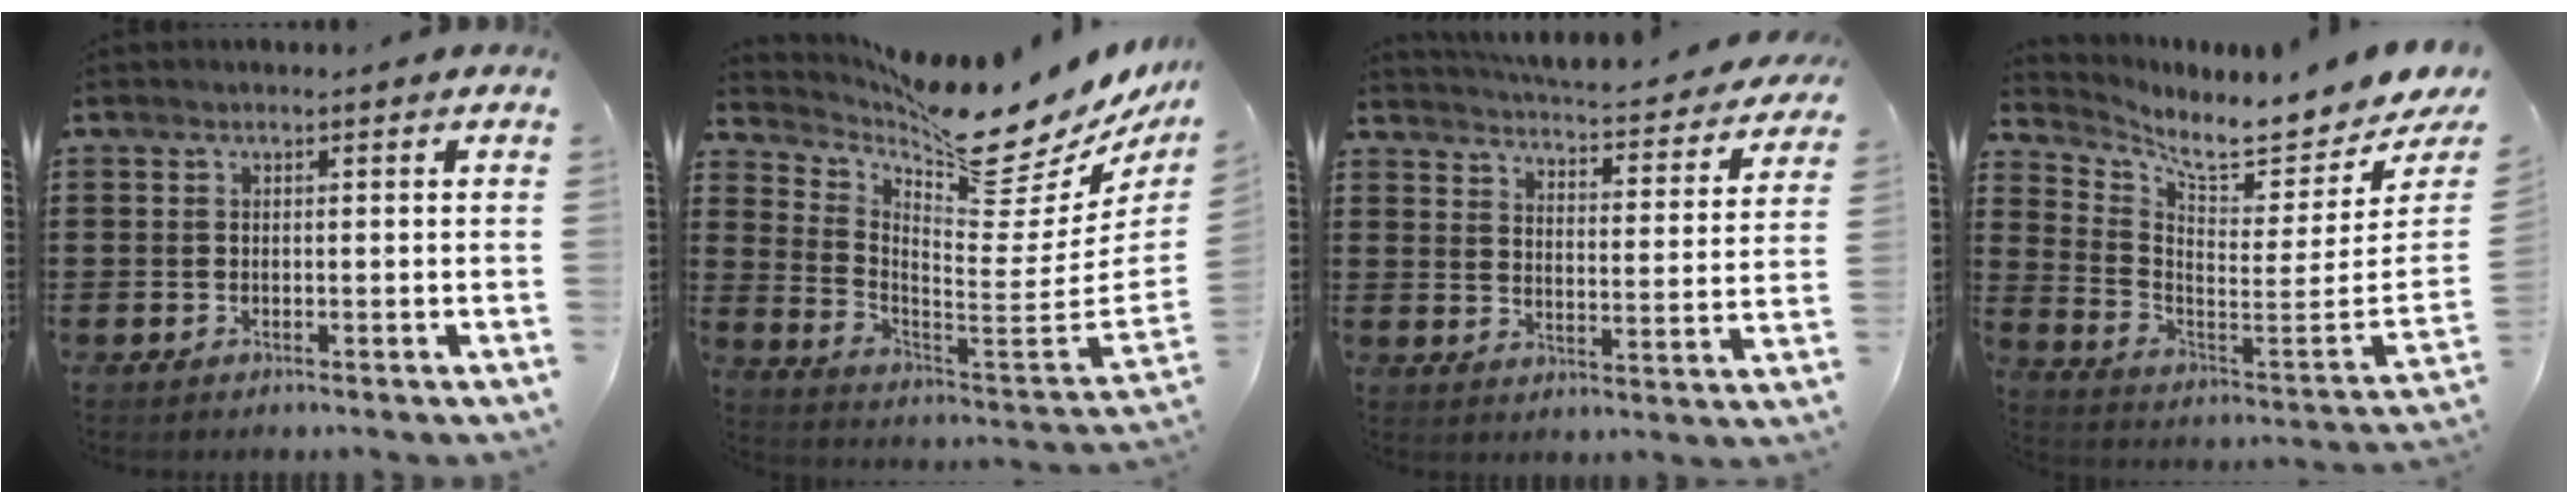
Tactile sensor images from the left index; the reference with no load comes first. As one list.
[{"total": 11.2, "force": [9.8, 1.0, 5.2], "torque": [-0.103, -0.103, 0.157]}, {"total": 4.2, "force": [4.0, -0.3, 1.0], "torque": [-0.033, -0.041, 0.061]}, {"total": 6.3, "force": [5.7, -0.1, 2.7], "torque": [-0.071, -0.071, 0.089]}]